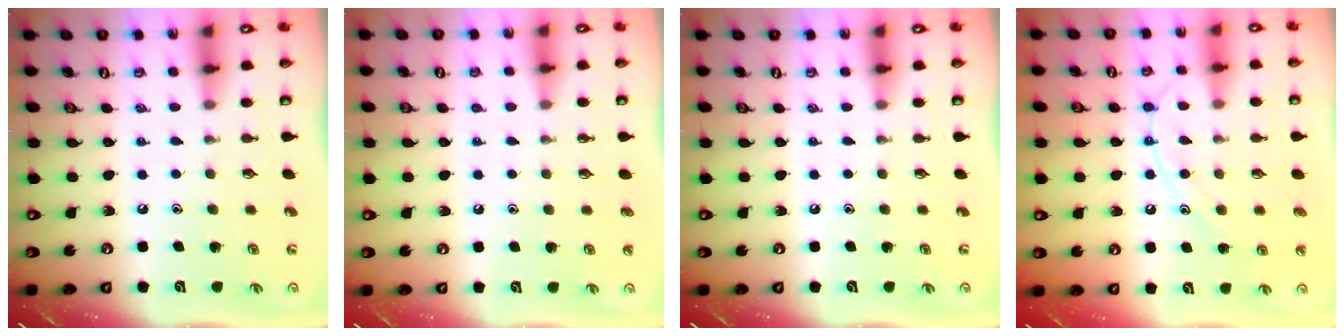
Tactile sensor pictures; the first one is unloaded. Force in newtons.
{"total": 0.7, "press": 0.7, "slide": 0.0}
{"total": 0.0}
{"total": 11.6, "press": 11.6, "slide": 1.0}